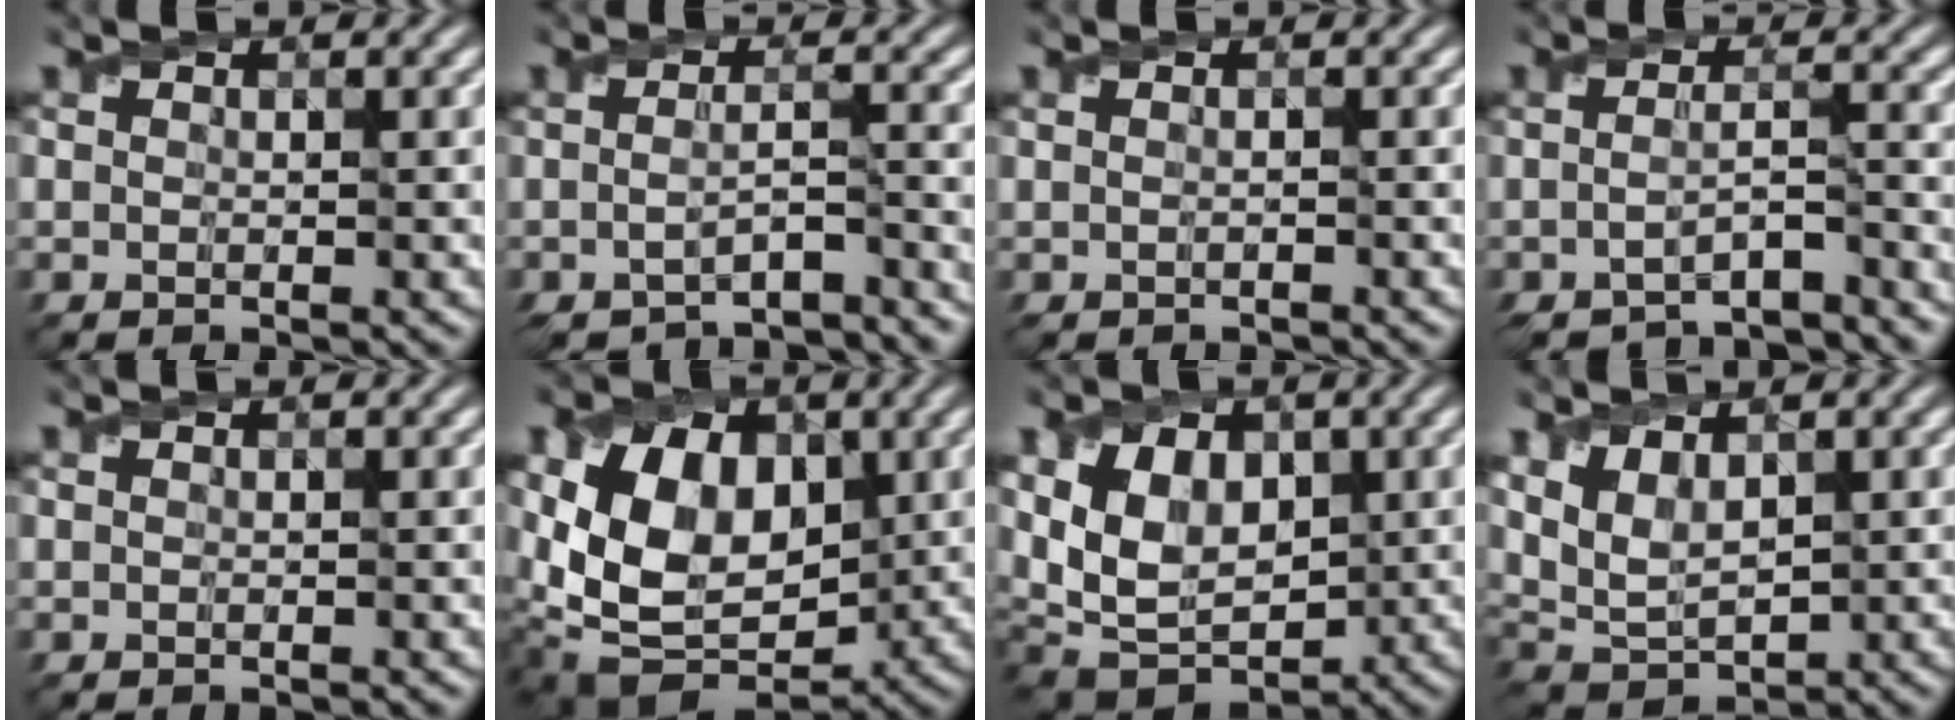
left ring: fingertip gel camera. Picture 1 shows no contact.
{"total": 5.1, "force": [-4.3, 0.9, 2.6], "torque": [-0.048, -0.015, -0.063]}
{"total": 0.5, "force": [-0.4, 0.1, 0.4], "torque": [-0.012, -0.008, -0.013]}
{"total": 5.4, "force": [-4.7, 0.9, 2.6], "torque": [-0.044, -0.010, -0.070]}
{"total": 0.0}
{"total": 10.5, "force": [0.7, 7.5, 7.3], "torque": [-0.131, -0.007, 0.006]}
{"total": 8.6, "force": [1.2, 5.9, 6.0], "torque": [-0.122, -0.002, 0.016]}
{"total": 4.5, "force": [1.7, 2.5, 3.4], "torque": [-0.079, -0.003, 0.036]}